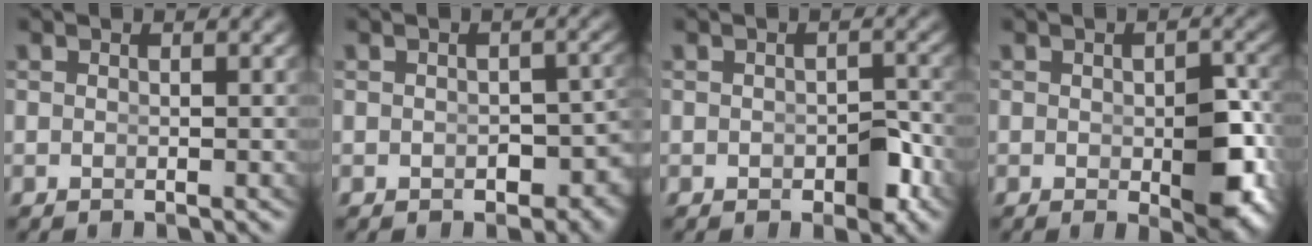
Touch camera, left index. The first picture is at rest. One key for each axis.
{"total": 2.8, "fx": -1.6, "fy": 1.6, "fz": 1.6, "tx": -0.011, "ty": -0.013, "tz": -0.018}
{"total": 2.1, "fx": -1.0, "fy": 1.0, "fz": 1.5, "tx": -0.014, "ty": -0.008, "tz": -0.012}
{"total": 5.2, "fx": -1.3, "fy": 2.5, "fz": 4.3, "tx": -0.058, "ty": -0.021, "tz": -0.012}